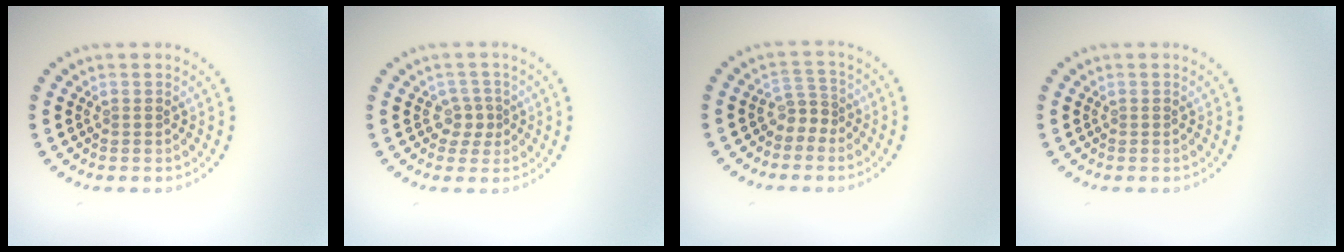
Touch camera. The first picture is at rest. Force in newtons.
{"total": 1.8, "press": 1.5, "slide": 1.1}
{"total": 1.9, "press": 1.2, "slide": 1.4}
{"total": 0.0}